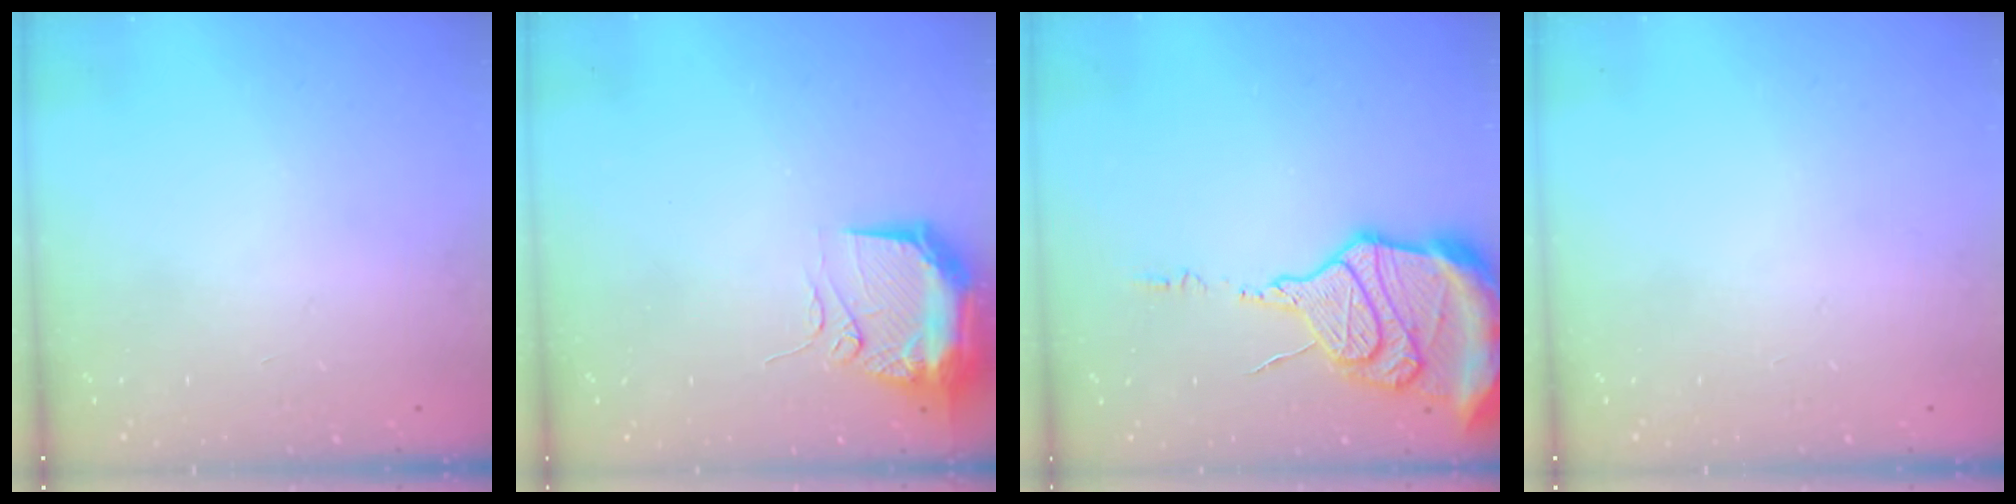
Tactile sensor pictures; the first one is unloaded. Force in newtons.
{"total": 14.7, "press": 10.7, "slide": 10.1}
{"total": 18.9, "press": 18.8, "slide": 1.8}
{"total": 0.0}